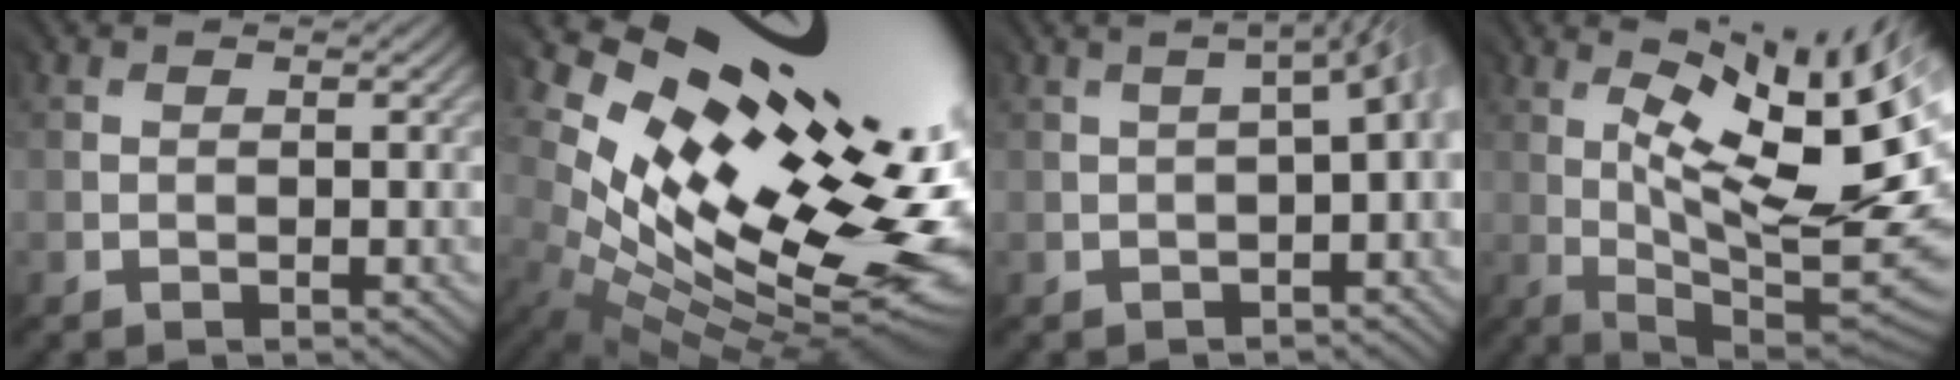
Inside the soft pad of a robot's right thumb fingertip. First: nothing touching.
{"total": 16.3, "force": [4.0, 7.4, 14.0], "torque": [-0.221, 0.000, 0.093]}
{"total": 4.9, "force": [-1.6, 1.5, 4.4], "torque": [-0.027, 0.010, -0.023]}
{"total": 16.2, "force": [2.6, 5.0, 15.1], "torque": [-0.220, 0.009, 0.056]}